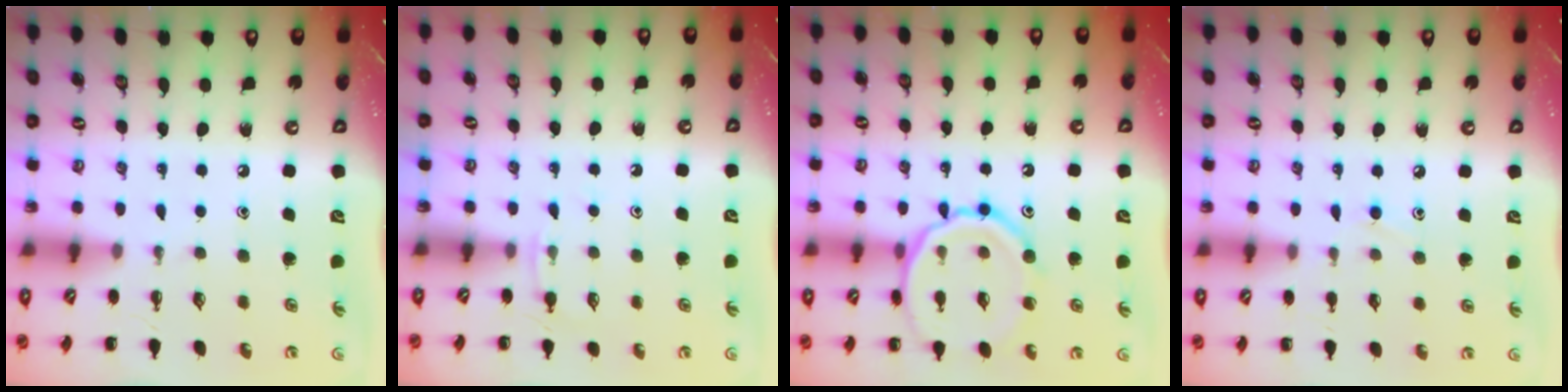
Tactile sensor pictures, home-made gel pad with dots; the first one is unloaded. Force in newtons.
{"total": 4.4, "press": 4.2, "slide": 1.4}
{"total": 14.2, "press": 14.1, "slide": 0.8}
{"total": 7.1, "press": 6.7, "slide": 2.4}